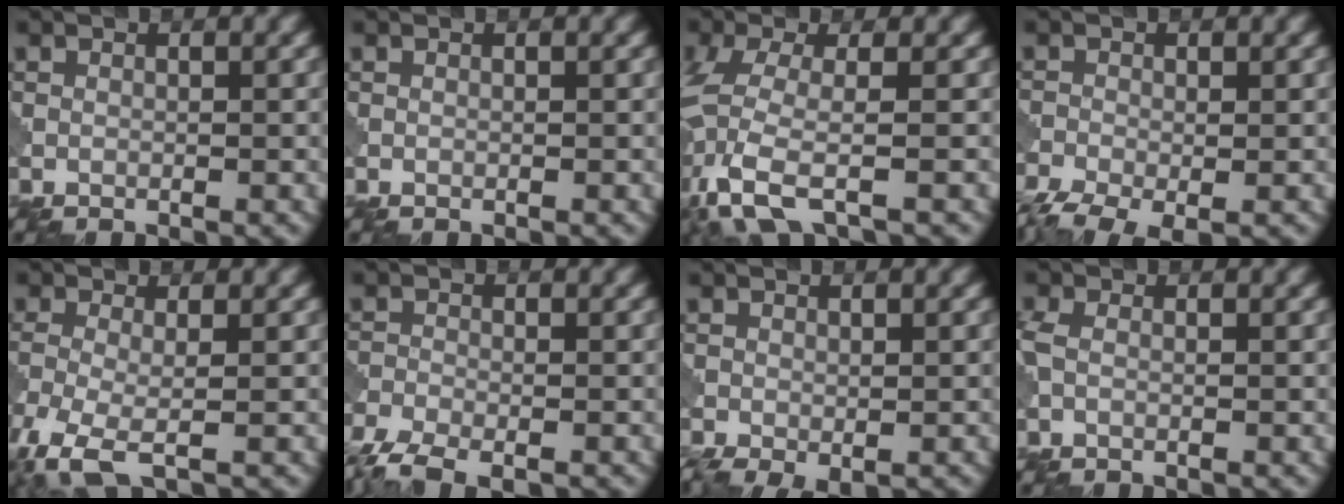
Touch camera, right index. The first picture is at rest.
{"total": 0.0}
{"total": 7.1, "force": [-3.3, 2.1, 5.9], "torque": [-0.141, -0.014, -0.071]}
{"total": 4.6, "force": [-3.0, 1.6, 3.1], "torque": [-0.063, -0.011, -0.063]}
{"total": 5.7, "force": [-3.3, 1.8, 4.3], "torque": [-0.100, -0.014, -0.074]}
{"total": 4.5, "force": [-3.7, 1.2, 2.4], "torque": [-0.050, -0.011, -0.080]}
{"total": 2.6, "force": [-1.3, 1.0, 2.0], "torque": [-0.037, -0.009, -0.019]}
{"total": 2.1, "force": [0.0, 1.3, 1.6], "torque": [-0.040, 0.008, -0.012]}